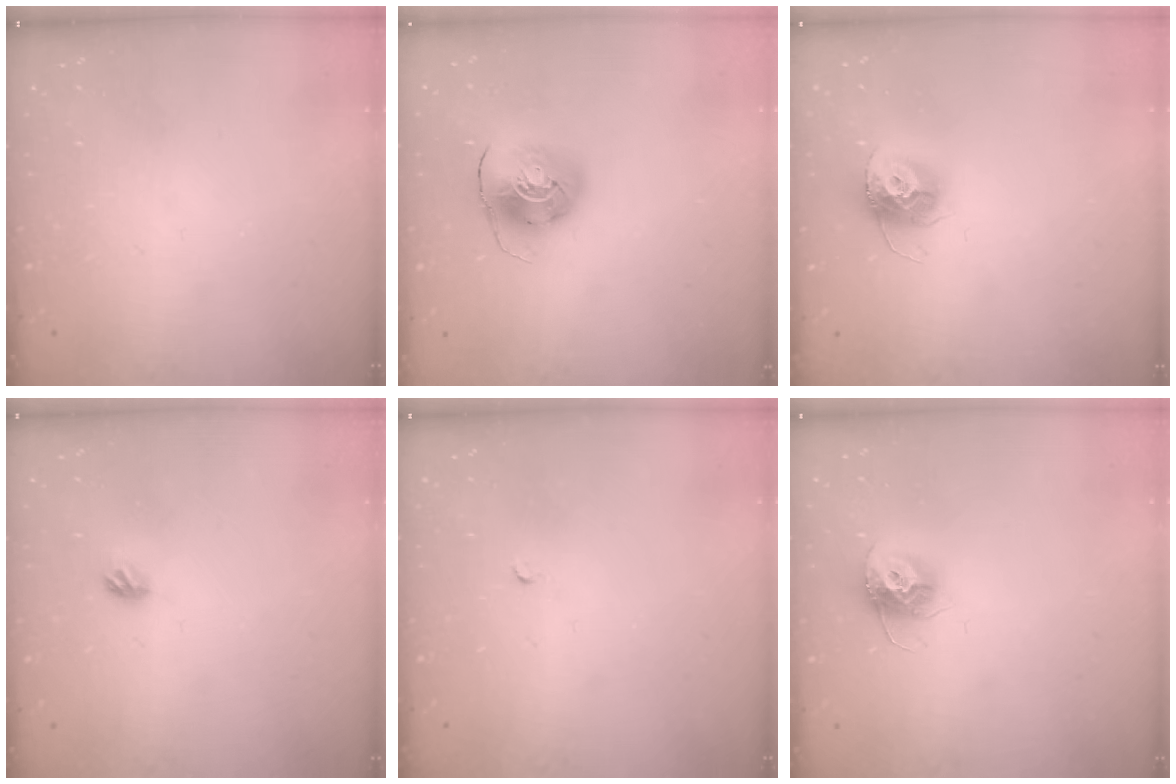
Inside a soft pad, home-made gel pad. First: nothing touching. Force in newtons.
{"total": 9.3, "press": 9.2, "slide": 1.1}
{"total": 11.8, "press": 11.8, "slide": 0.9}
{"total": 3.3, "press": 3.2, "slide": 0.8}
{"total": 2.0, "press": 2.0, "slide": 0.3}
{"total": 10.4, "press": 10.4, "slide": 0.5}